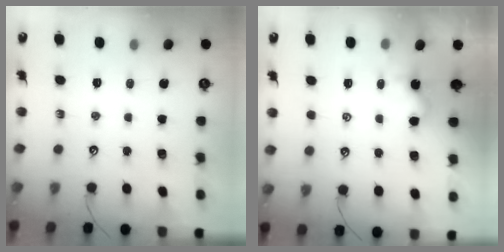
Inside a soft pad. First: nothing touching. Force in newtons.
{"total": 1.2, "press": 1.1, "slide": 0.1}